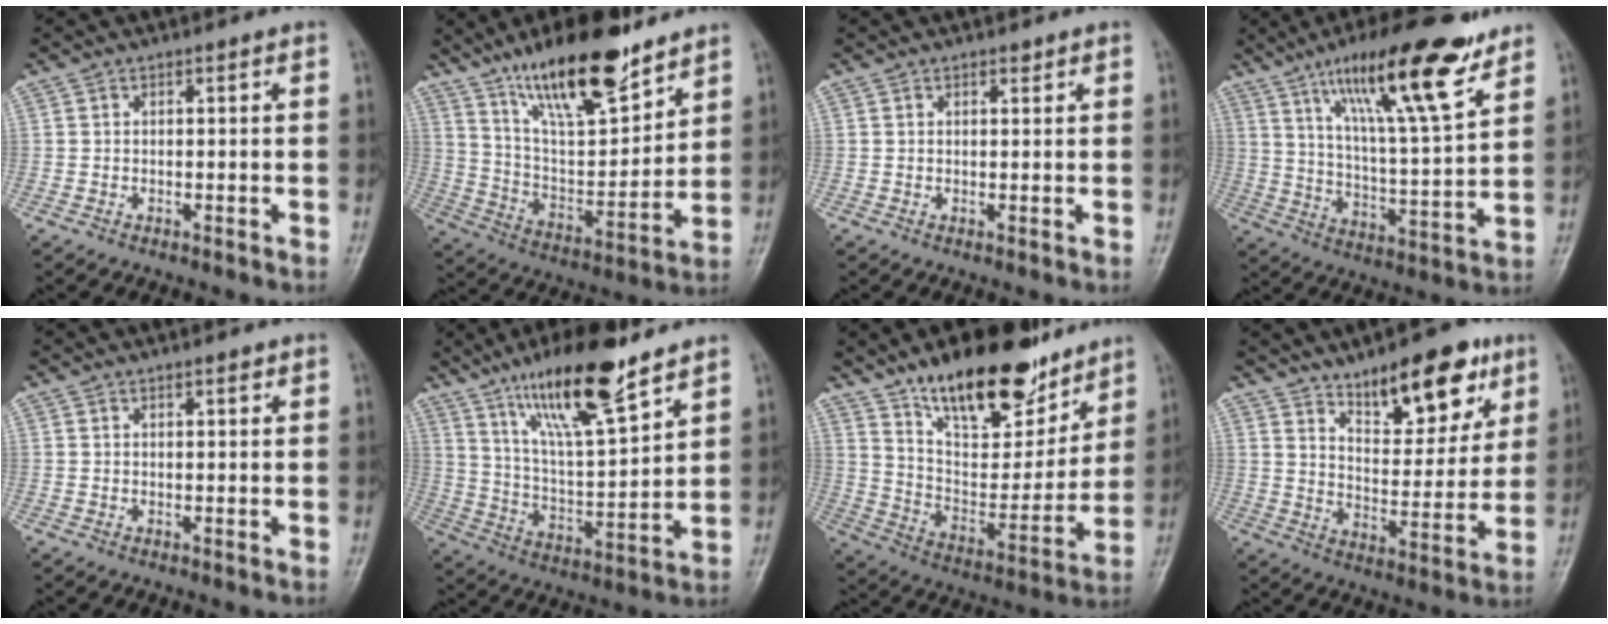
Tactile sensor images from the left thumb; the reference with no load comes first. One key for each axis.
{"total": 20.2, "fx": 14.1, "fy": 6.5, "fz": 12.9, "tx": -0.179, "ty": -0.072, "tz": 0.252}
{"total": 1.1, "fx": 0.7, "fy": 0.5, "fz": 0.5, "tx": -0.002, "ty": -0.003, "tz": 0.009}
{"total": 20.2, "fx": 12.7, "fy": 3.9, "fz": 15.3, "tx": -0.227, "ty": -0.056, "tz": 0.212}
{"total": 1.3, "fx": 0.9, "fy": 0.5, "fz": 0.9, "tx": -0.008, "ty": -0.002, "tz": 0.011}
{"total": 18.0, "fx": 12.2, "fy": 4.0, "fz": 12.6, "tx": -0.200, "ty": -0.063, "tz": 0.224}
{"total": 23.0, "fx": 15.9, "fy": 9.5, "fz": 13.6, "tx": -0.163, "ty": -0.080, "tz": 0.266}
{"total": 16.7, "fx": 10.0, "fy": 6.8, "fz": 11.4, "tx": -0.119, "ty": -0.051, "tz": 0.159}